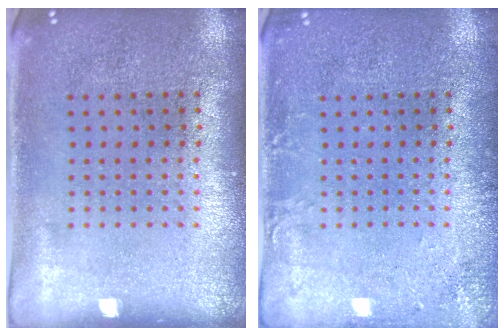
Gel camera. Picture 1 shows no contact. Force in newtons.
{"total": 1.9, "press": 1.9, "slide": 0.2}